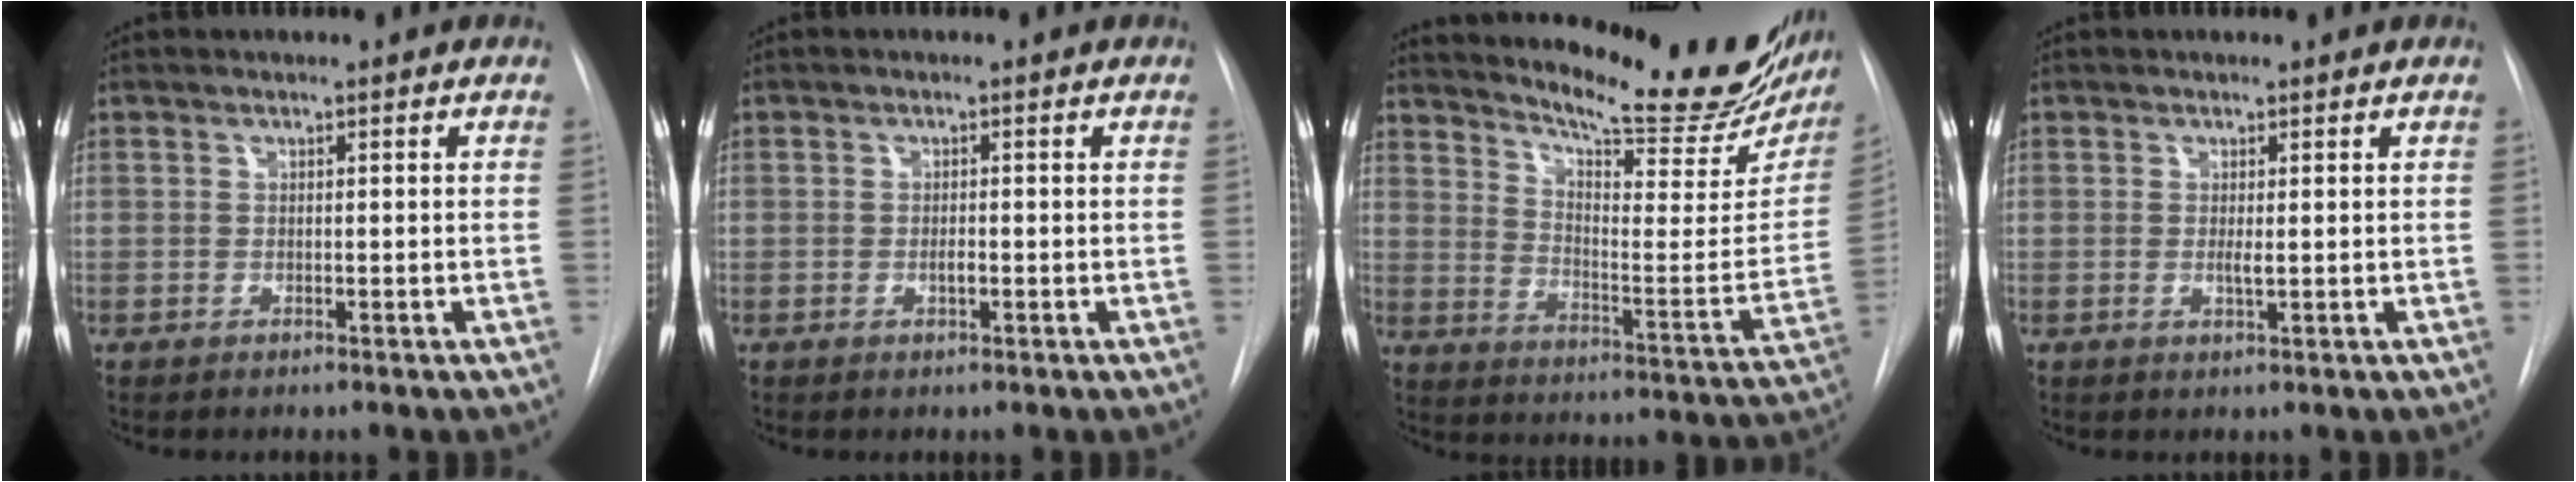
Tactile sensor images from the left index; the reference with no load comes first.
{"total": 1.1, "force": [-0.6, 0.3, 0.9], "torque": [-0.018, -0.004, -0.010]}
{"total": 24.2, "force": [20.8, 4.2, 11.5], "torque": [-0.175, -0.076, 0.268]}
{"total": 1.0, "force": [-0.1, 0.1, 1.0], "torque": [-0.025, -0.007, 0.000]}